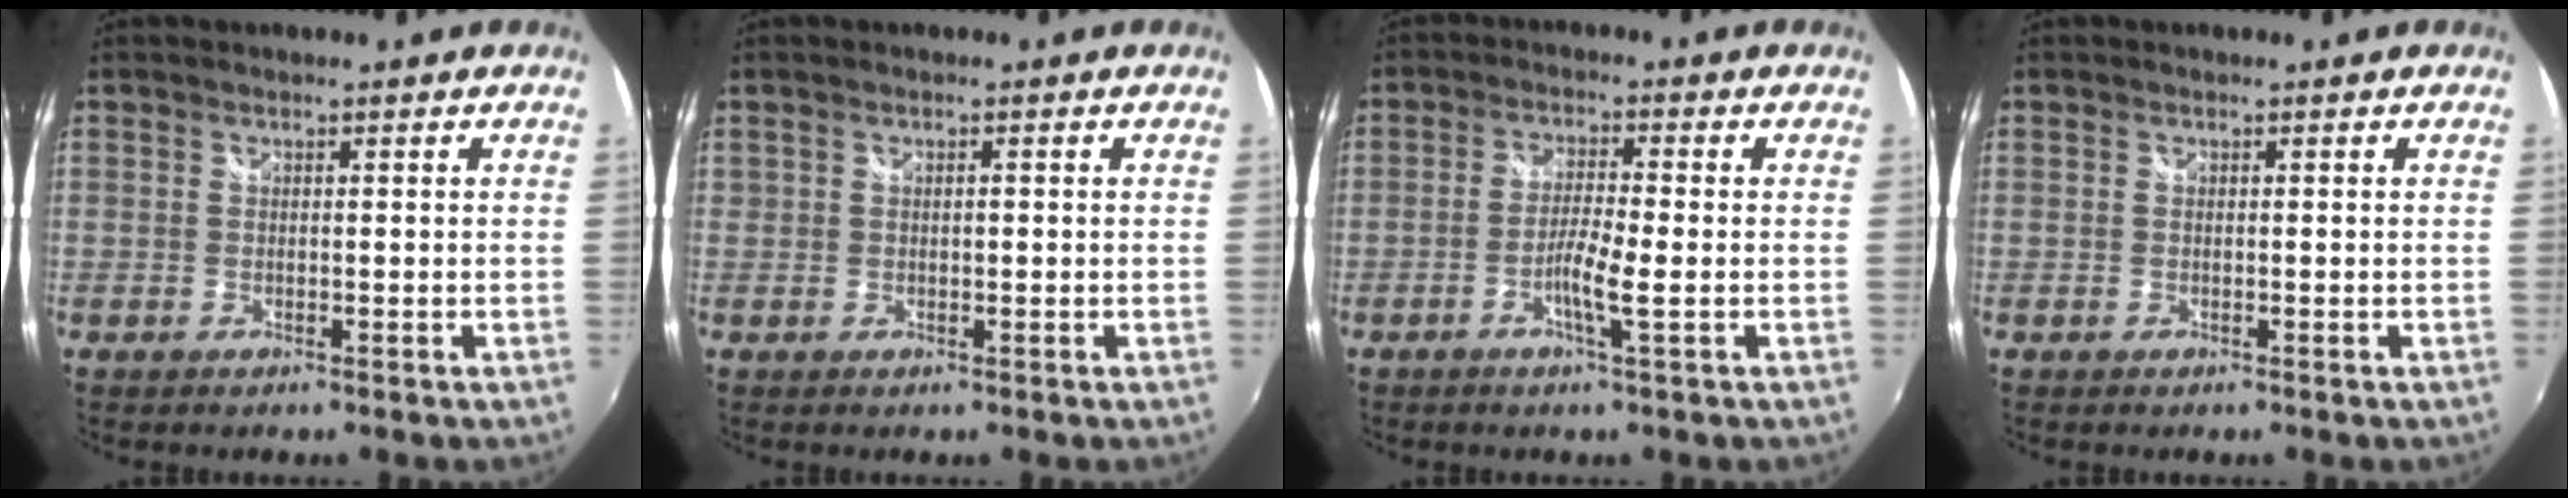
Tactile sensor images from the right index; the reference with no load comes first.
{"total": 0.6, "force": [-0.1, 0.4, 0.4], "torque": [-0.007, 0.002, -0.001]}
{"total": 4.3, "force": [-1.6, -0.1, 4.0], "torque": [-0.083, 0.001, -0.034]}
{"total": 0.0}